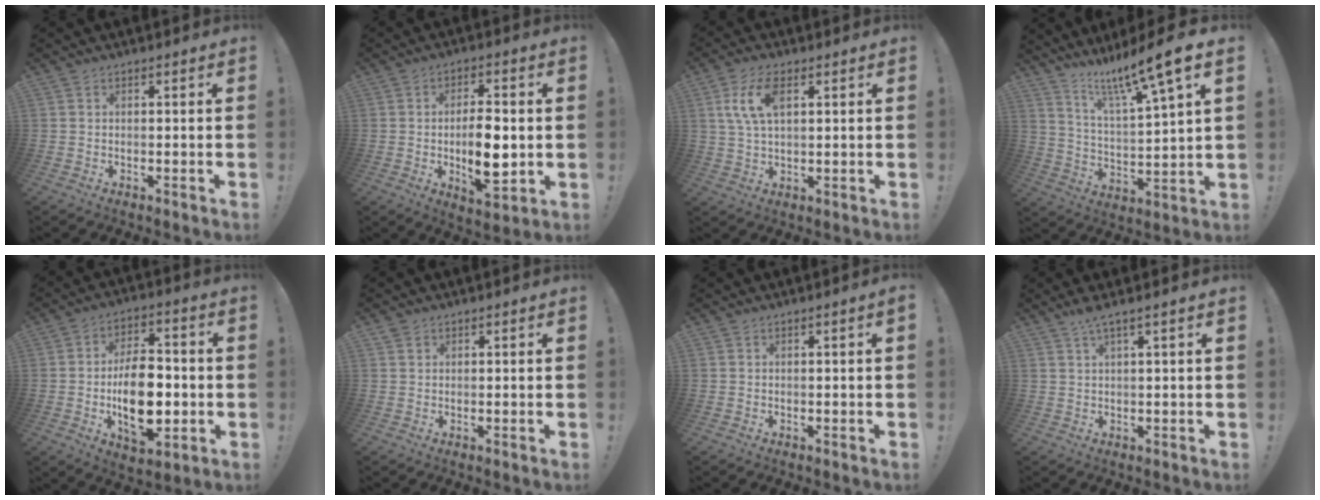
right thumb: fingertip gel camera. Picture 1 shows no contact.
{"total": 11.9, "force": [-1.0, 5.2, 10.7], "torque": [-0.171, -0.006, -0.020]}
{"total": 9.0, "force": [2.9, 4.4, 7.2], "torque": [-0.135, -0.001, 0.051]}
{"total": 14.3, "force": [10.5, 0.5, 9.6], "torque": [-0.173, -0.073, 0.162]}
{"total": 17.5, "force": [-2.7, 10.2, 14.0], "torque": [-0.231, 0.003, -0.042]}
{"total": 1.4, "force": [0.9, 0.9, 0.3], "torque": [-0.002, -0.002, 0.017]}
{"total": 0.9, "force": [-0.1, -0.2, 0.8], "torque": [-0.014, -0.002, -0.002]}
{"total": 3.5, "force": [1.9, -0.2, 2.9], "torque": [-0.057, -0.003, 0.031]}